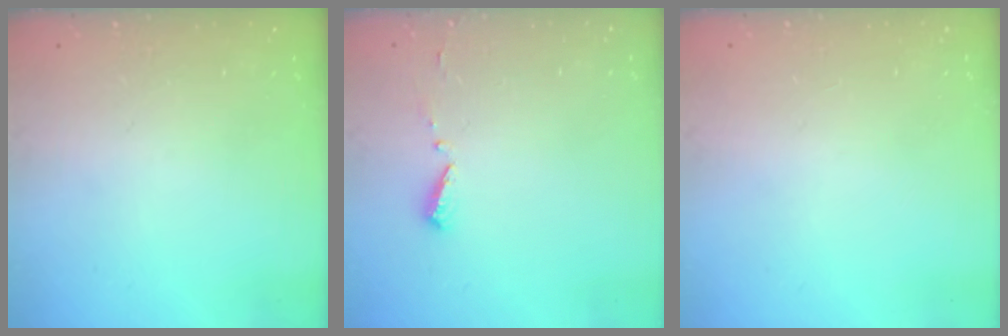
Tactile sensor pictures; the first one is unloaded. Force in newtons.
{"total": 4.7, "press": 4.7, "slide": 0.4}
{"total": 1.1, "press": 0.8, "slide": 0.7}